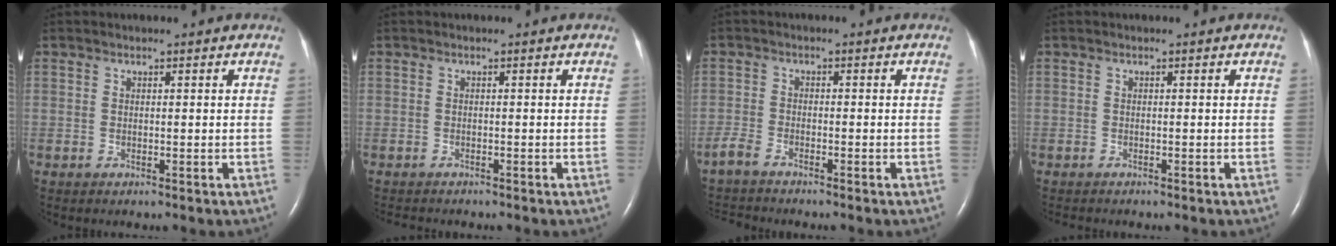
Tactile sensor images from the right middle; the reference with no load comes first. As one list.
[{"total": 2.5, "force": [-2.3, 0.6, 0.8], "torque": [-0.012, -0.006, -0.029]}, {"total": 3.6, "force": [-3.5, 0.1, 1.0], "torque": [-0.022, -0.015, -0.066]}, {"total": 1.1, "force": [-1.0, 0.2, 0.3], "torque": [-0.008, -0.003, -0.012]}]